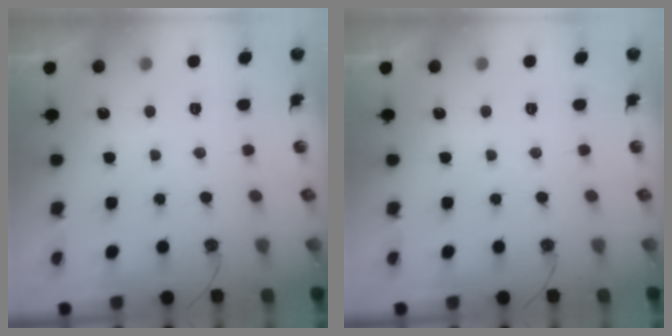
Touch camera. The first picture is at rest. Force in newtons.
{"total": 0.0}